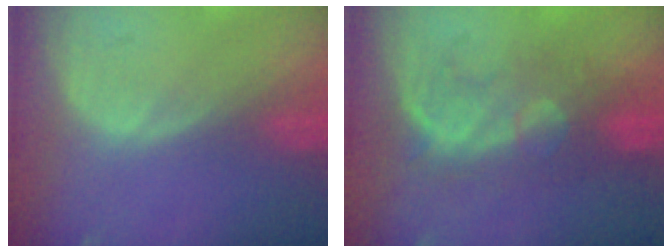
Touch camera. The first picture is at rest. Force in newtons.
{"total": 7.8, "press": 7.7, "slide": 1.2}